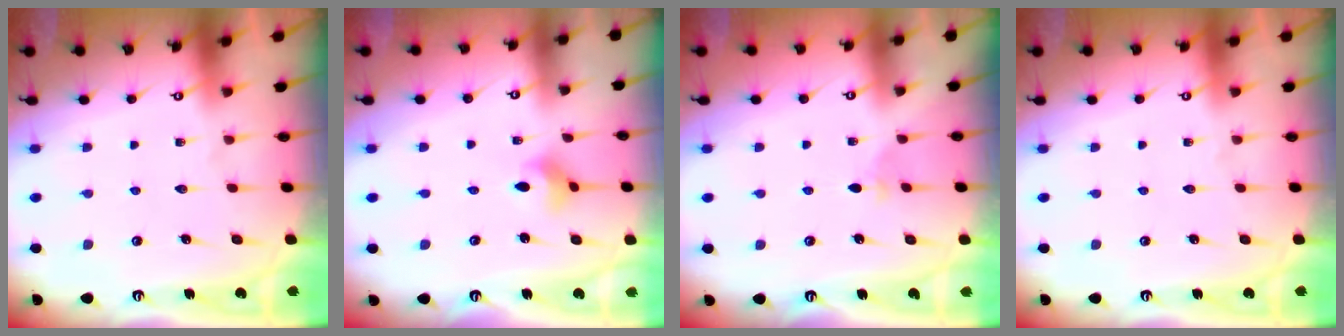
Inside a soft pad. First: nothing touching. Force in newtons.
{"total": 3.3, "press": 3.3, "slide": 0.3}
{"total": 2.7, "press": 2.6, "slide": 0.7}
{"total": 0.0}